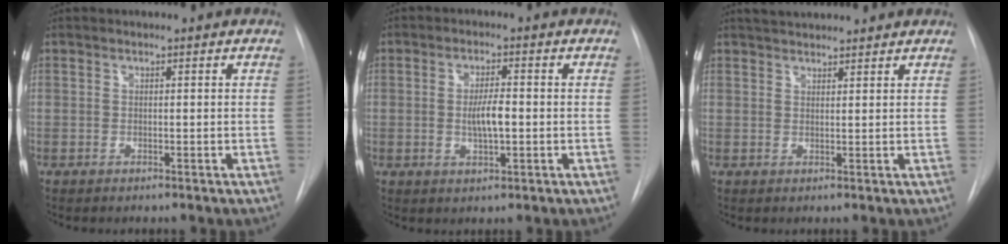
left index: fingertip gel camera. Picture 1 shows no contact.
{"total": 4.4, "force": [-0.4, 1.1, 4.3], "torque": [-0.079, 0.000, -0.005]}
{"total": 6.2, "force": [5.7, 1.0, 2.1], "torque": [-0.034, 0.038, 0.084]}